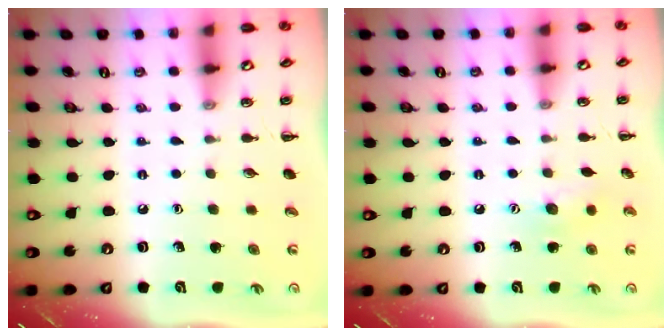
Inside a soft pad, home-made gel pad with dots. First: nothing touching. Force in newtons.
{"total": 7.7, "press": 7.6, "slide": 1.5}